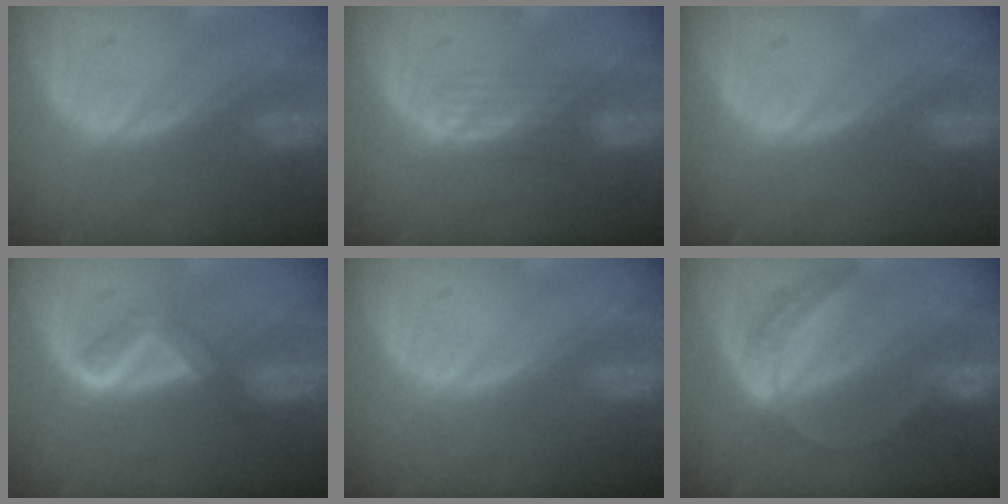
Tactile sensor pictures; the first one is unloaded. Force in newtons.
{"total": 2.6, "press": 2.6, "slide": 0.4}
{"total": 0.0}
{"total": 3.7, "press": 3.7, "slide": 0.6}
{"total": 0.0}
{"total": 6.8, "press": 5.6, "slide": 3.9}